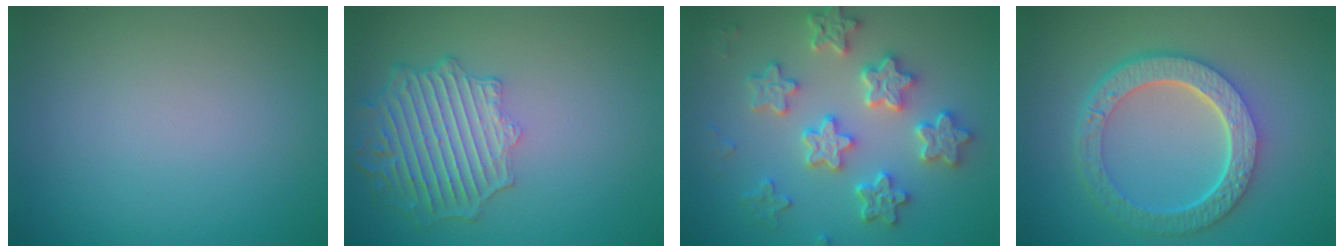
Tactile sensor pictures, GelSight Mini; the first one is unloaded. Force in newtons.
{"total": 6.3, "press": 5.0, "slide": 3.7}
{"total": 5.3, "press": 5.0, "slide": 1.8}
{"total": 6.7, "press": 5.1, "slide": 4.4}